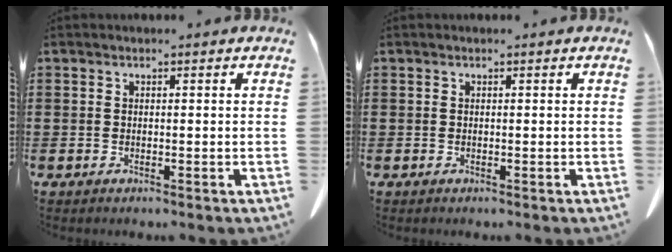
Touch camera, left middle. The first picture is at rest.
{"total": 0.0}